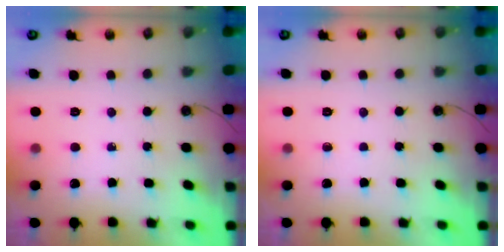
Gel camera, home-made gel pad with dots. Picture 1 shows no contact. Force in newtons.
{"total": 0.0}